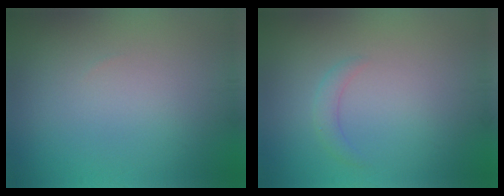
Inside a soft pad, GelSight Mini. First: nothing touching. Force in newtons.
{"total": 1.3, "press": 1.3, "slide": 0.0}